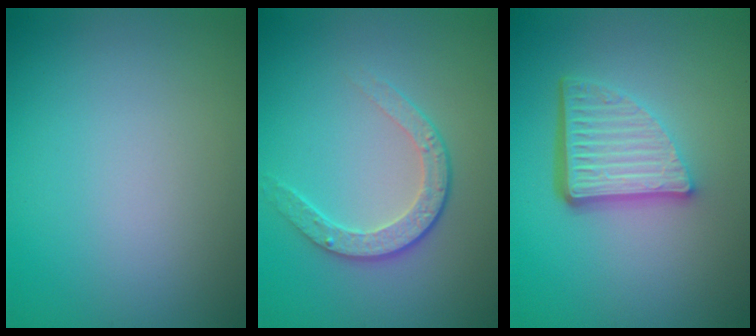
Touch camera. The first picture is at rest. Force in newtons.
{"total": 2.6, "press": 2.0, "slide": 1.7}
{"total": 5.6, "press": 3.8, "slide": 4.2}